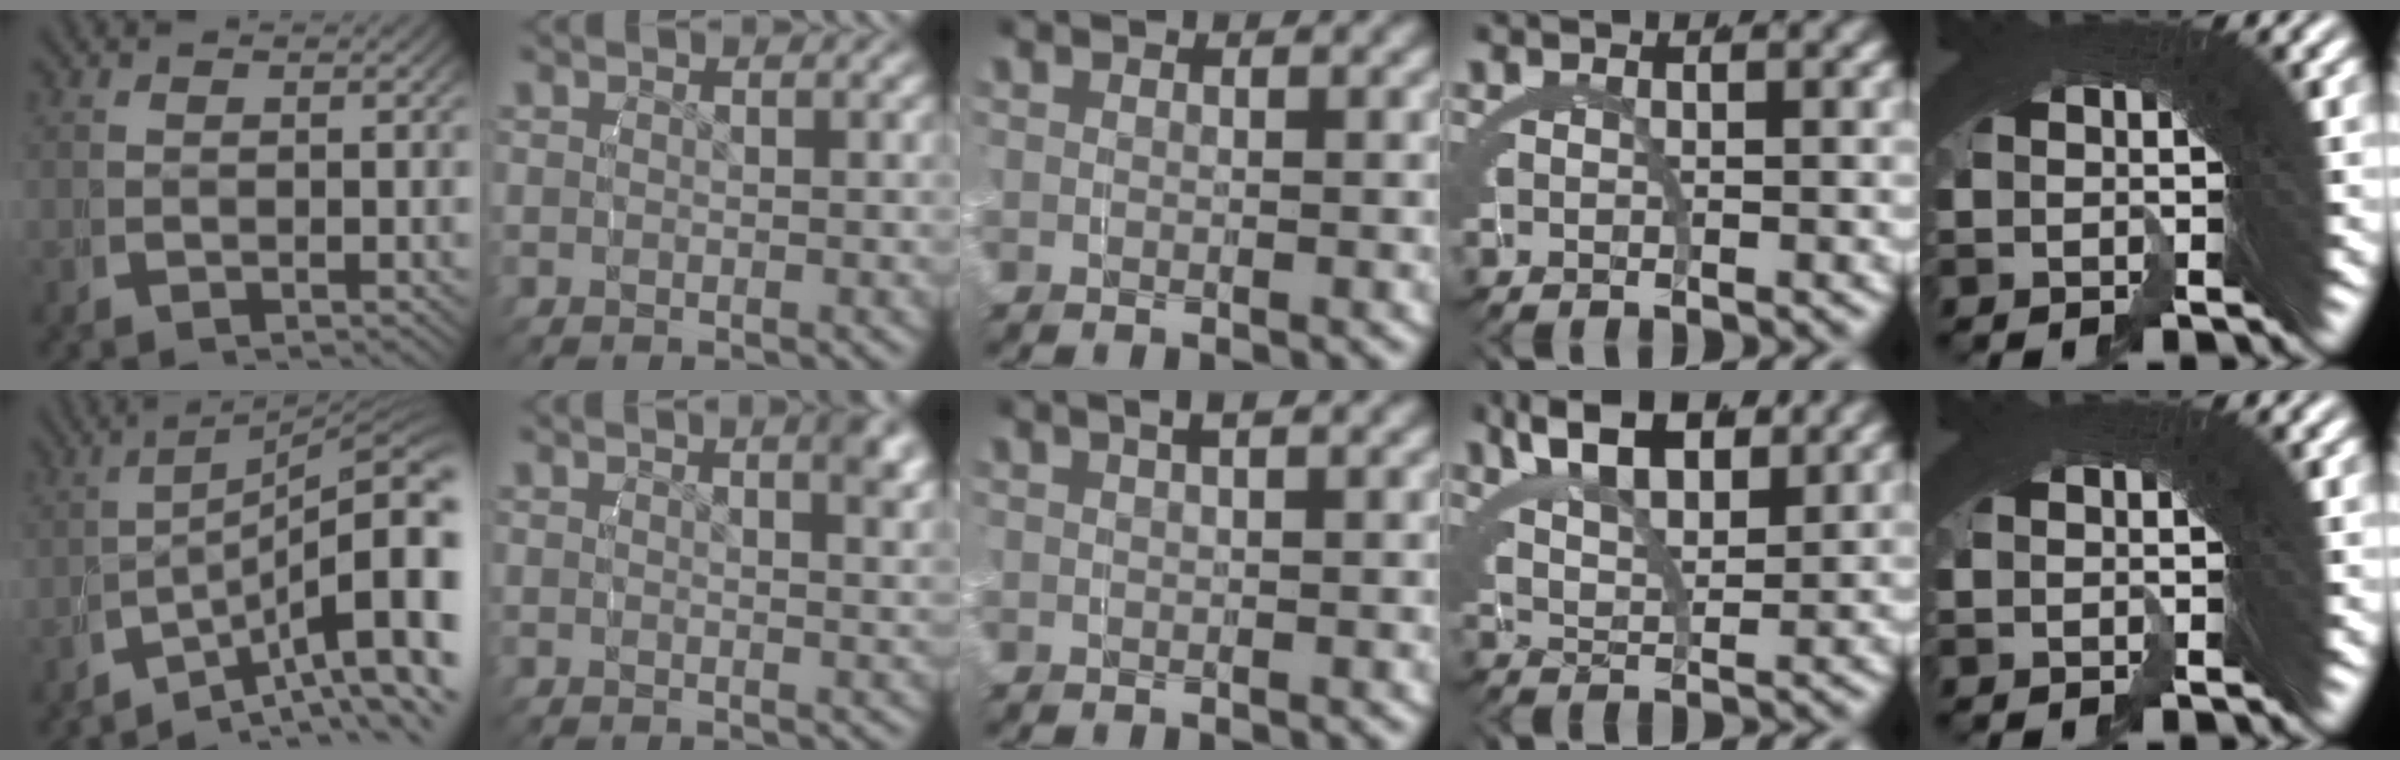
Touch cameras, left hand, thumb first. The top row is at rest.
{"thumb": {"total": 13.8, "force": [-3.2, 7.1, 11.4], "torque": [-0.156, -0.042, -0.032]}, "index": {"total": 2.2, "force": [1.1, 0.1, 1.9], "torque": [-0.021, 0.001, 0.019]}, "middle": {"total": 1.7, "force": [0.9, 0.3, 1.4], "torque": [-0.014, 0.016, 0.008]}, "ring": {"total": 7.2, "force": [4.6, 3.4, 4.3], "torque": [-0.077, 0.008, 0.072]}}